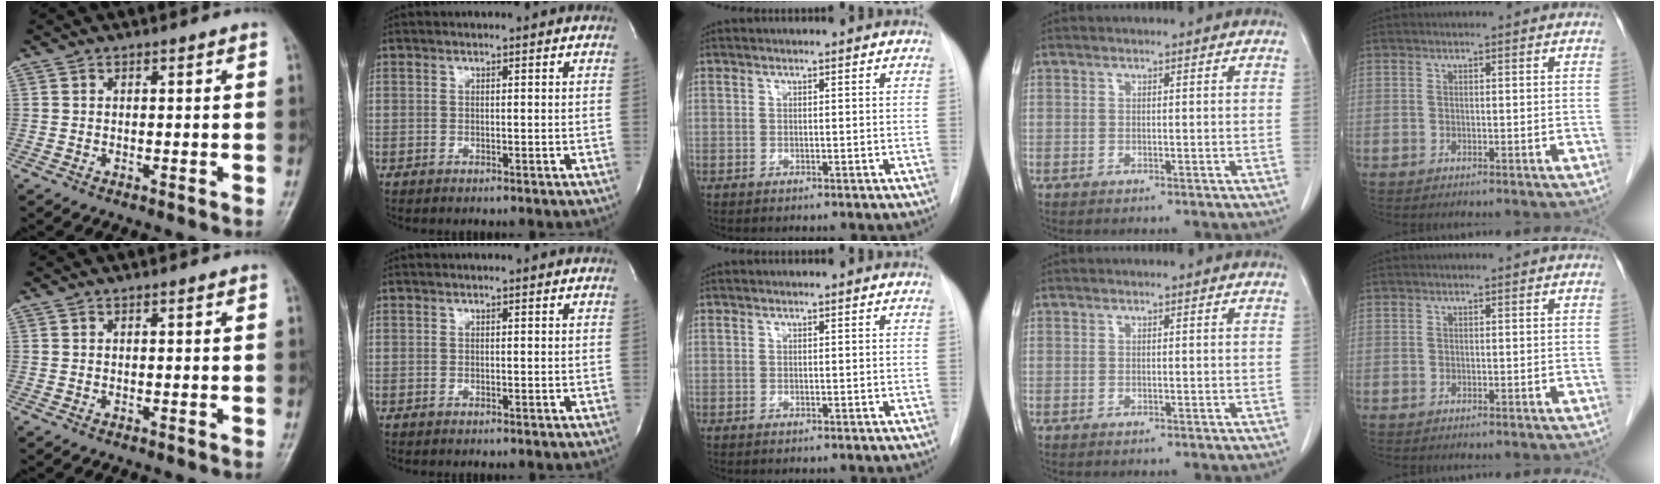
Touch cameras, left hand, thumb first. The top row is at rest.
{}